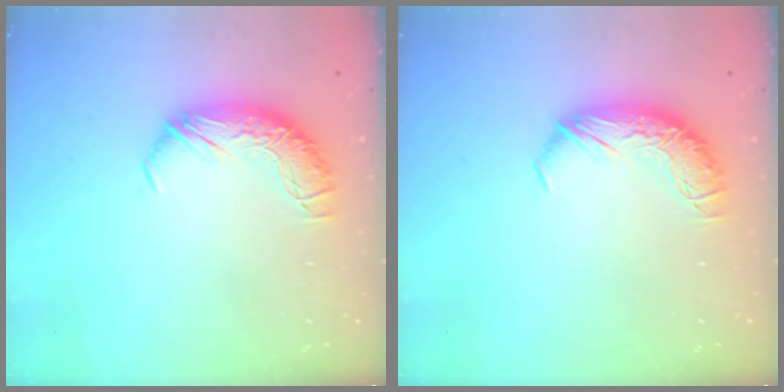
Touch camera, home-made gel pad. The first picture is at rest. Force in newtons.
{"total": 0.0}